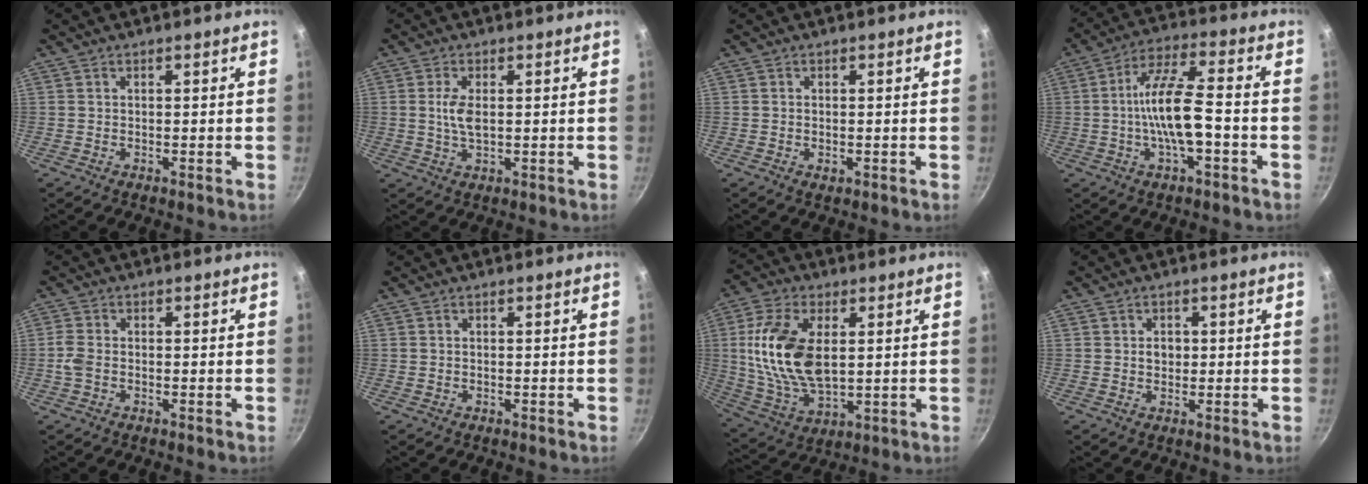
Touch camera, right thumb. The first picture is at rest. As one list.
[{"total": 4.4, "force": [0.5, 2.0, 3.9], "torque": [-0.079, -0.001, 0.010]}, {"total": 1.2, "force": [-0.2, 0.7, 0.9], "torque": [-0.014, -0.001, -0.003]}, {"total": 12.0, "force": [-2.4, 3.6, 11.2], "torque": [-0.203, 0.029, -0.055]}, {"total": 2.8, "force": [-0.6, 1.9, 2.0], "torque": [-0.048, 0.006, -0.017]}, {"total": 0.0}, {"total": 17.1, "force": [2.8, 9.6, 13.9], "torque": [-0.261, -0.007, 0.060]}, {"total": 2.4, "force": [0.2, 2.1, 1.3], "torque": [-0.007, 0.002, 0.003]}]